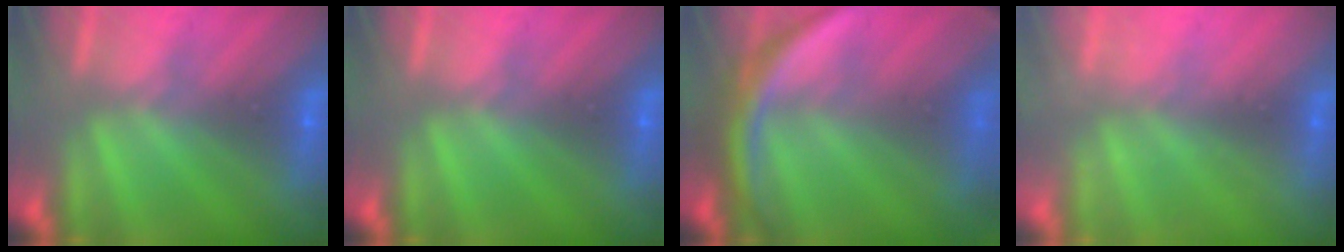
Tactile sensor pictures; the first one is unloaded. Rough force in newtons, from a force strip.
{"total": 0.0}
{"total": 11.5}
{"total": 2.2}